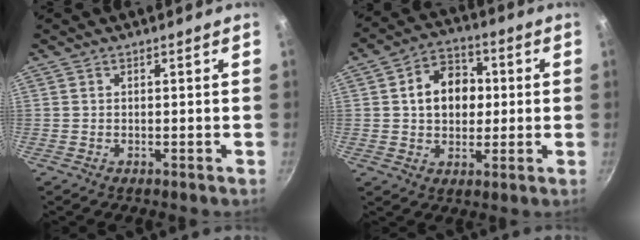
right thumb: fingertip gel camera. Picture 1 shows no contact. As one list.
[{"total": 11.1, "force": [1.2, 8.5, 7.0], "torque": [-0.075, 0.014, 0.010]}]